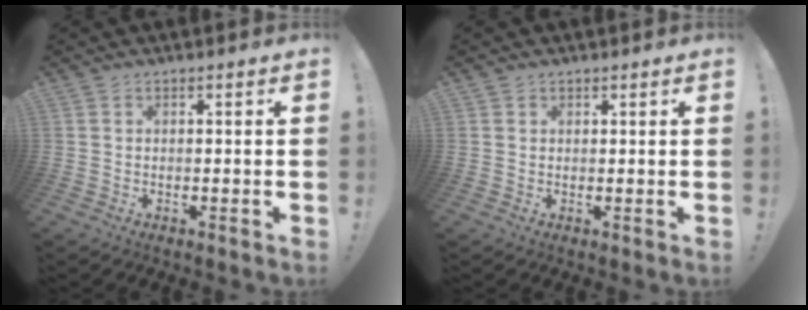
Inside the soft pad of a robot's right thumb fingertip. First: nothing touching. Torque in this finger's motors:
{"motor_torque": [-0.01, -0.13, -0.23, 0.15, 0.03]}